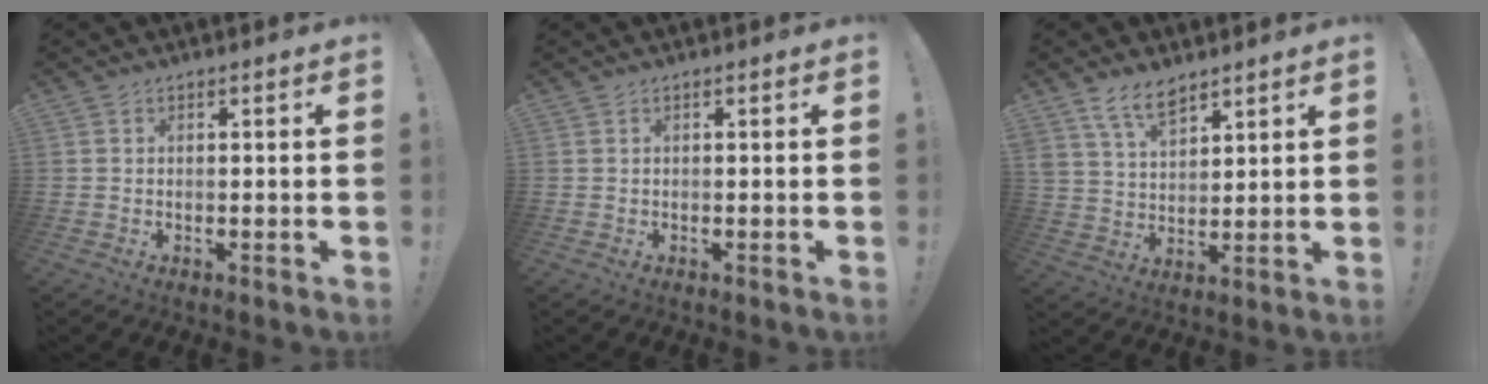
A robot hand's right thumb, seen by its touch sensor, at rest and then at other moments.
{"total": 0.0}
{"total": 8.9, "force": [6.8, 4.1, 4.0], "torque": [-0.082, -0.032, 0.131]}